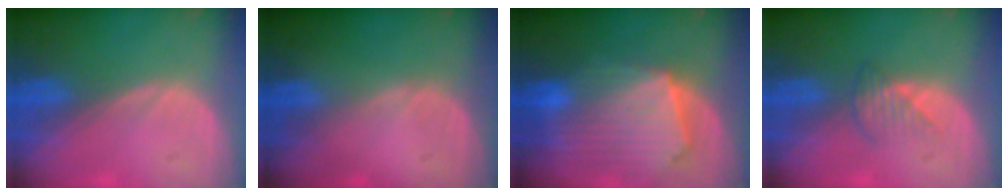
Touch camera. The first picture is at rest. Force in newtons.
{"total": 0.0}
{"total": 10.8, "press": 9.4, "slide": 5.2}
{"total": 2.5, "press": 2.5, "slide": 0.4}